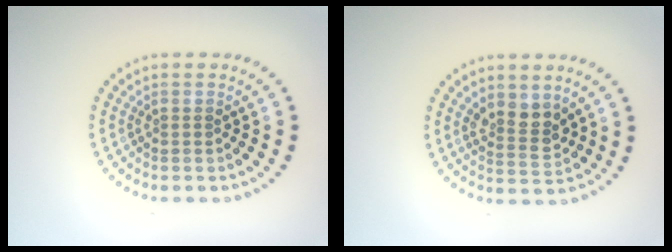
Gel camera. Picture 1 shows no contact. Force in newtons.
{"total": 2.8, "press": 2.5, "slide": 1.2}